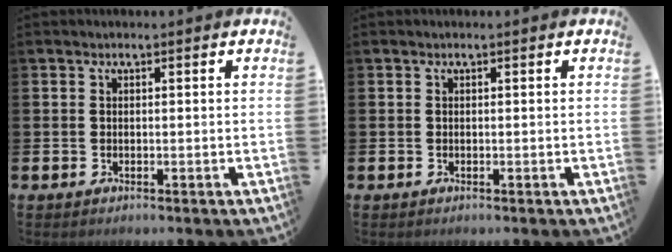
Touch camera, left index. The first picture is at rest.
{"total": 0.0}